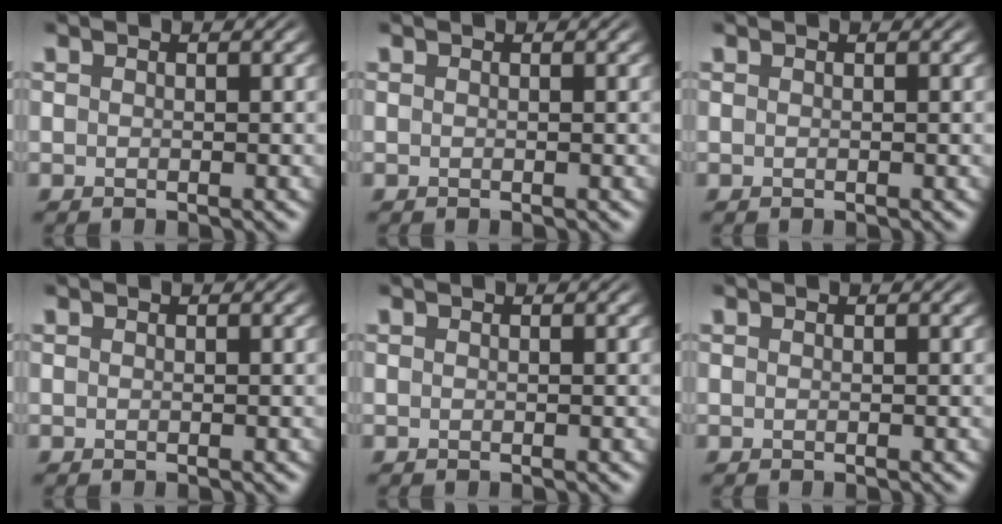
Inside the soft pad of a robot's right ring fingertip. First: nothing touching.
{"total": 0.0}
{"total": 0.0}
{"total": 0.0}
{"total": 0.0}
{"total": 0.0}